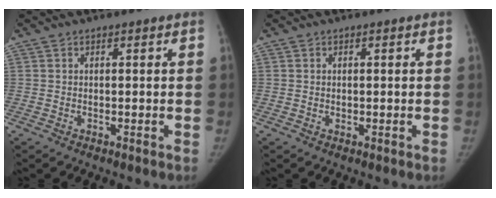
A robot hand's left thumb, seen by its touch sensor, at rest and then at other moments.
{"total": 0.0}